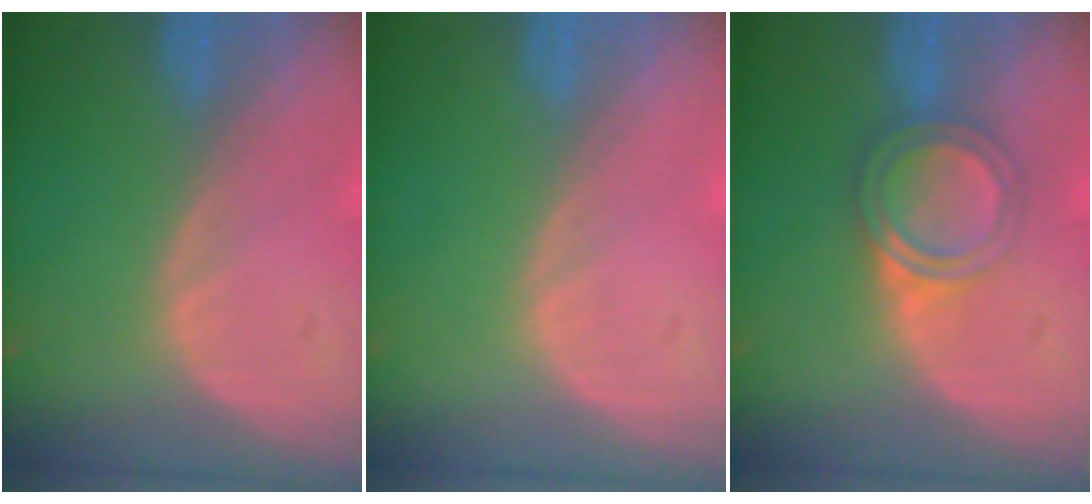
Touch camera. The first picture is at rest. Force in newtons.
{"total": 0.0}
{"total": 5.0, "press": 4.5, "slide": 2.1}